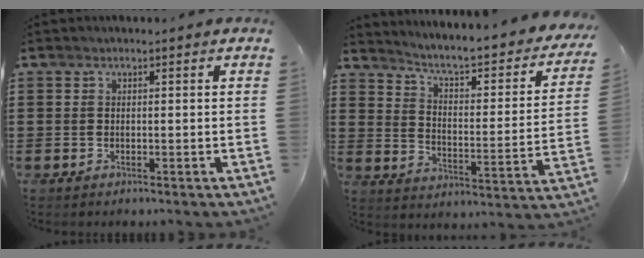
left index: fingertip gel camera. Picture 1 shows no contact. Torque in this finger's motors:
{"motor_torque": [0.30, 0.34, 0.49, 0.11]}